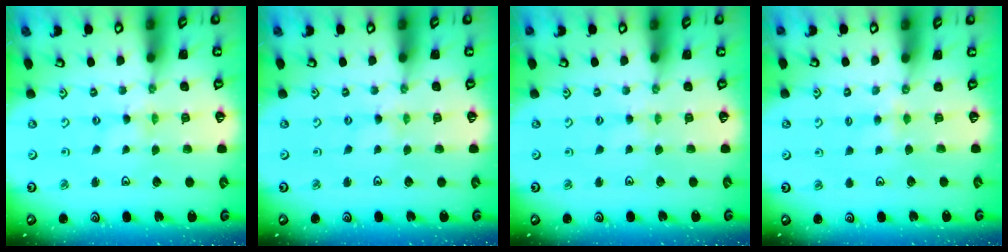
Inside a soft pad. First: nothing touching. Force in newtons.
{"total": 0.0}
{"total": 2.6, "press": 2.6, "slide": 0.4}
{"total": 2.8, "press": 2.8, "slide": 0.4}